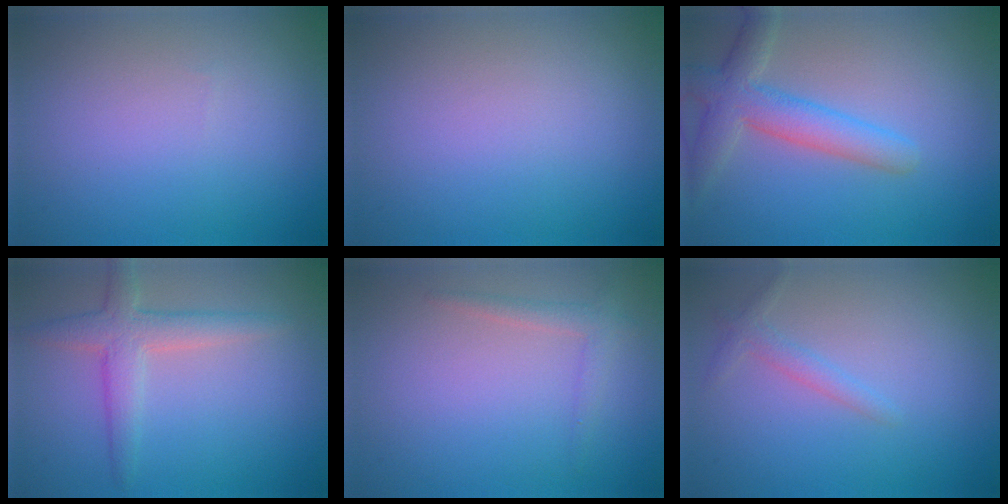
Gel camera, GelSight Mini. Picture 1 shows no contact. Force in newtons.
{"total": 0.0}
{"total": 4.4, "press": 4.4, "slide": 0.4}
{"total": 3.4, "press": 3.4, "slide": 0.2}
{"total": 1.5, "press": 1.4, "slide": 0.1}
{"total": 1.4, "press": 1.4, "slide": 0.1}